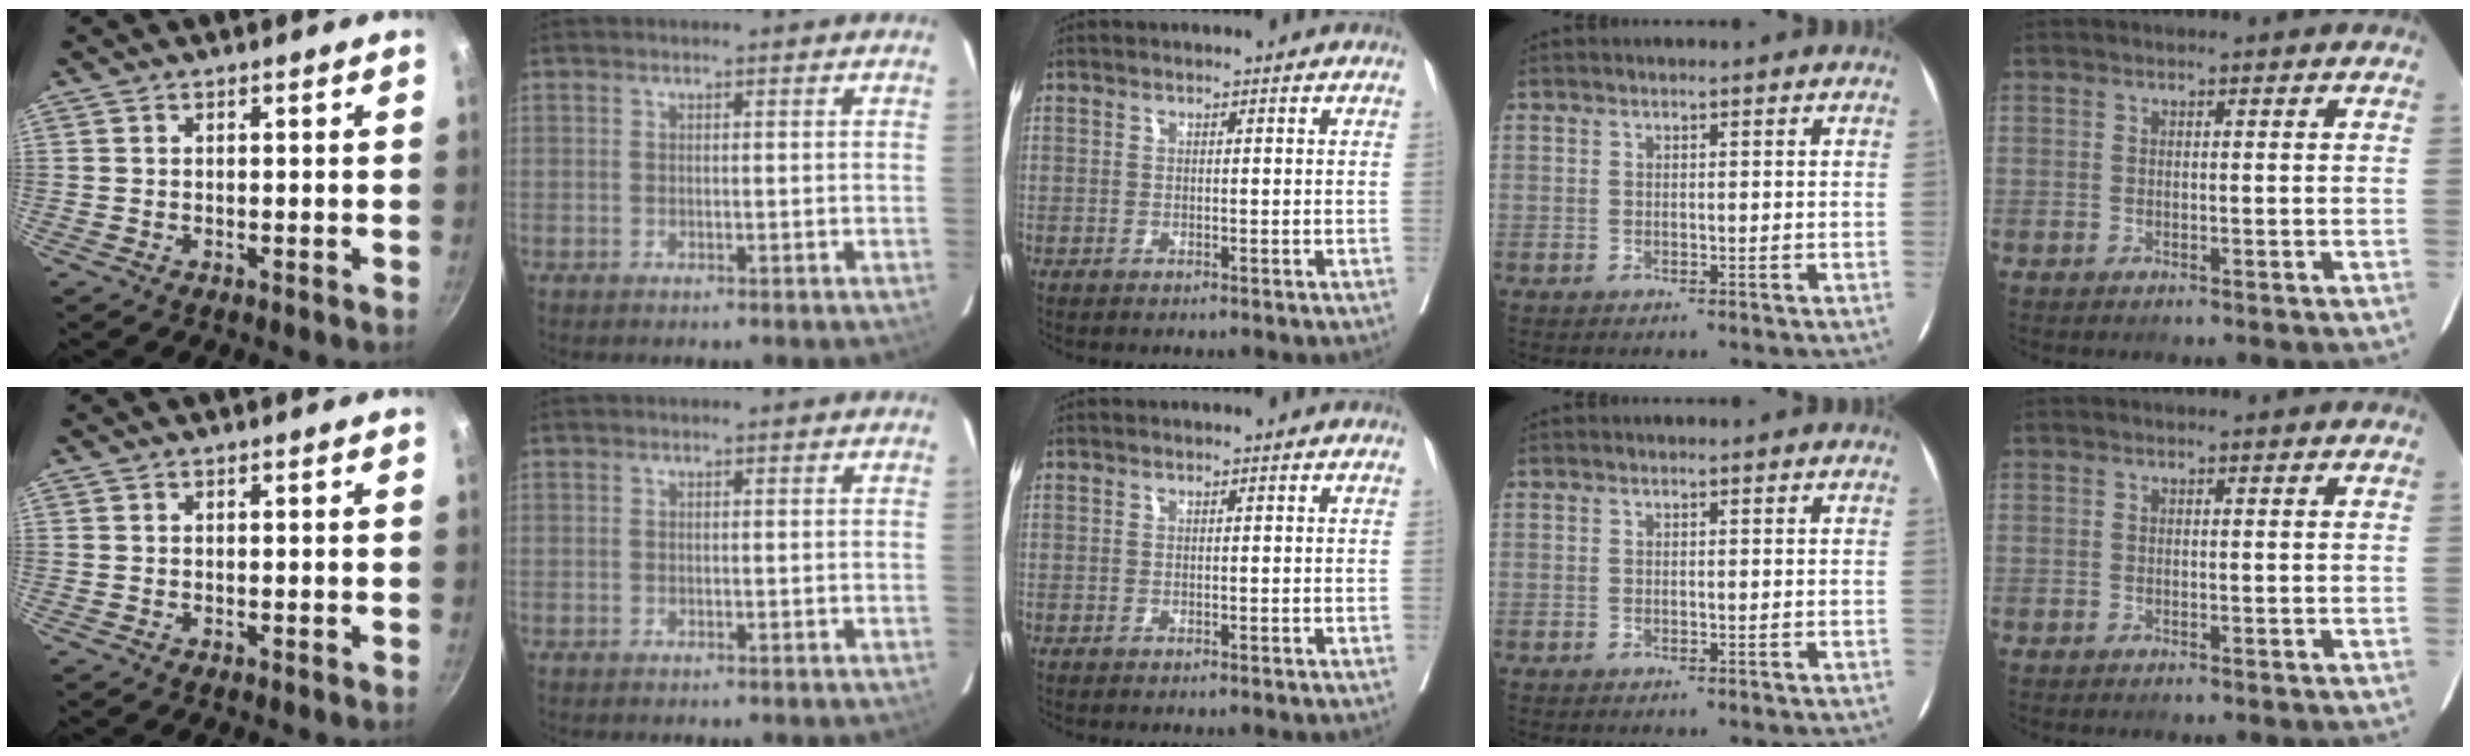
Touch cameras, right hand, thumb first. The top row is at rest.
{}